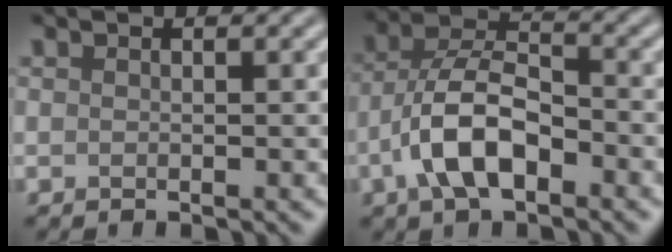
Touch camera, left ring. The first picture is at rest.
{"total": 6.7, "force": [-2.6, 3.3, 5.3], "torque": [-0.095, 0.012, -0.052]}